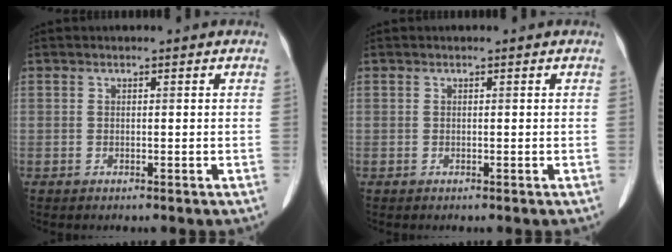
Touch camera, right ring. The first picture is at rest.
{"total": 0.0}